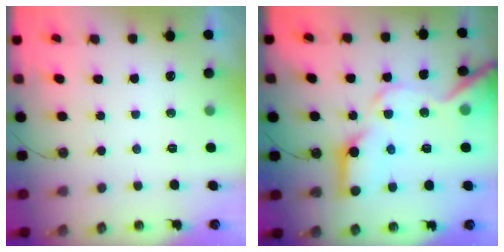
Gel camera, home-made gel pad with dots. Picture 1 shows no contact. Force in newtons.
{"total": 19.4, "press": 19.3, "slide": 2.3}